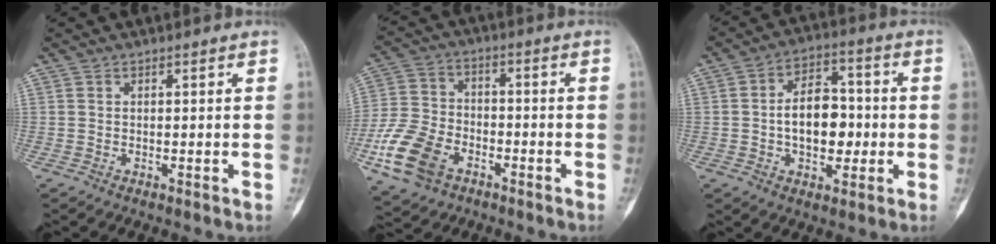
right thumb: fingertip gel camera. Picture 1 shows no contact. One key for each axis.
{"total": 13.4, "fx": -6.0, "fy": 8.9, "fz": 7.9, "tx": -0.154, "ty": 0.021, "tz": -0.115}
{"total": 11.7, "fx": -1.0, "fy": 7.5, "fz": 8.9, "tx": -0.105, "ty": 0.023, "tz": -0.021}